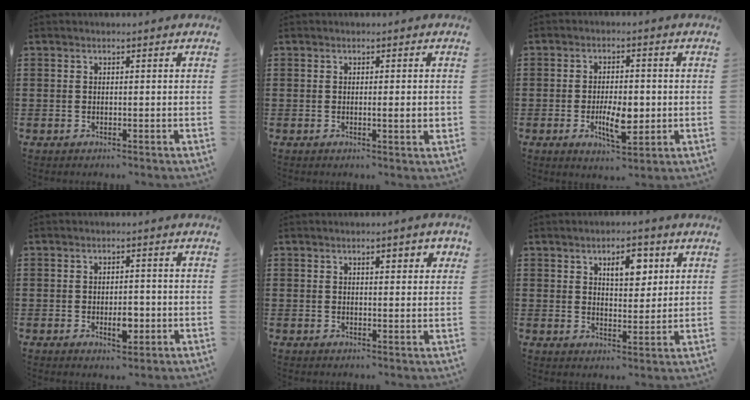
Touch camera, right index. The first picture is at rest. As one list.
[{"total": 2.0, "force": [-0.2, 0.1, 2.0], "torque": [-0.034, -0.006, -0.004]}, {"total": 6.4, "force": [-1.2, 2.8, 5.6], "torque": [-0.102, -0.002, -0.024]}, {"total": 4.1, "force": [-1.0, 1.9, 3.5], "torque": [-0.052, 0.001, -0.019]}, {"total": 2.3, "force": [0.9, 0.7, 2.0], "torque": [-0.026, -0.001, 0.009]}, {"total": 5.6, "force": [2.7, 2.7, 4.1], "torque": [-0.058, 0.000, 0.038]}]